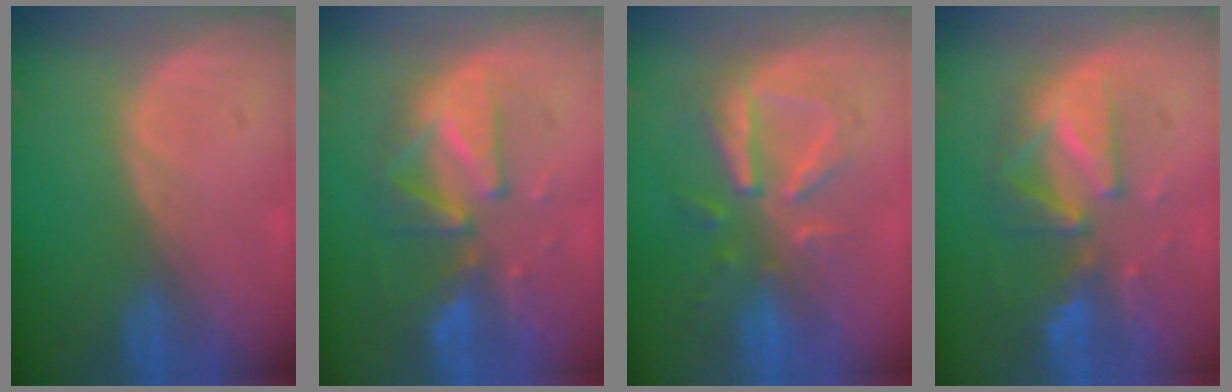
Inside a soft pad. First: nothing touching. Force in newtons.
{"total": 9.9, "press": 8.8, "slide": 4.7}
{"total": 7.8, "press": 7.6, "slide": 1.5}
{"total": 9.9, "press": 8.8, "slide": 4.7}